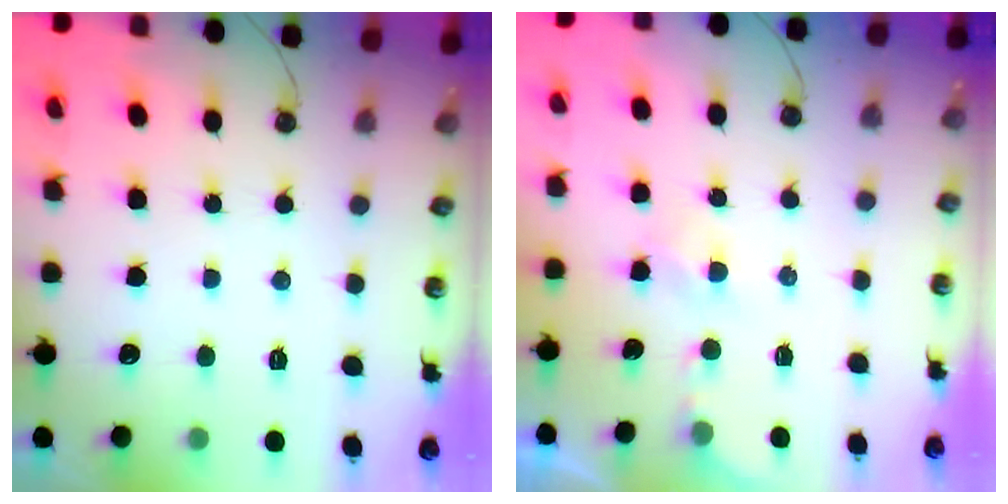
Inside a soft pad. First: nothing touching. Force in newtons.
{"total": 3.1, "press": 3.0, "slide": 0.4}